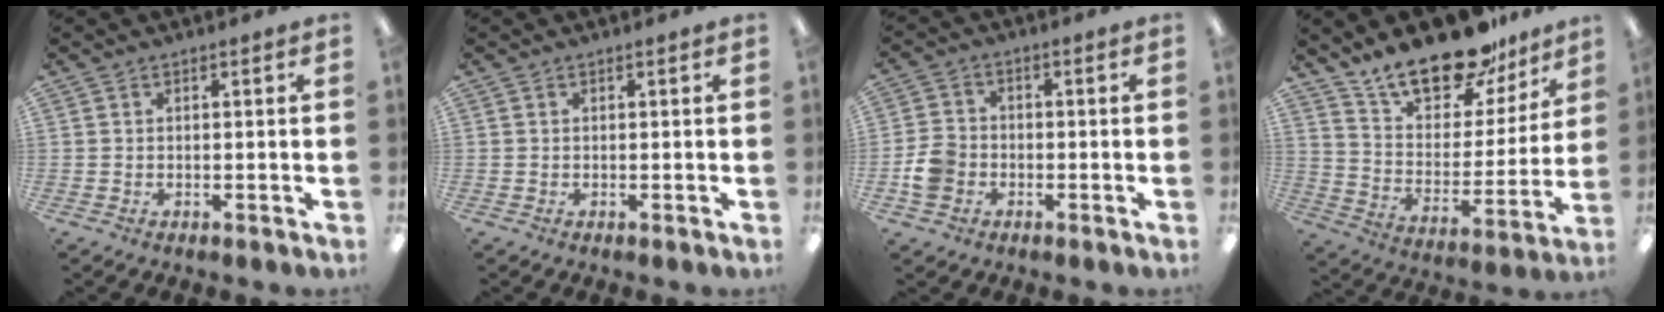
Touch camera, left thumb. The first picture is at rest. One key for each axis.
{"total": 0.0}
{"total": 5.9, "fx": -1.9, "fy": 4.8, "fz": 2.8, "tx": -0.050, "ty": 0.010, "tz": -0.035}
{"total": 19.8, "fx": 16.2, "fy": 8.2, "fz": 7.9, "tx": -0.133, "ty": -0.115, "tz": 0.286}